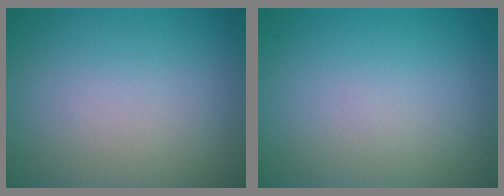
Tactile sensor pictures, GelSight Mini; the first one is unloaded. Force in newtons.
{"total": 0.0}